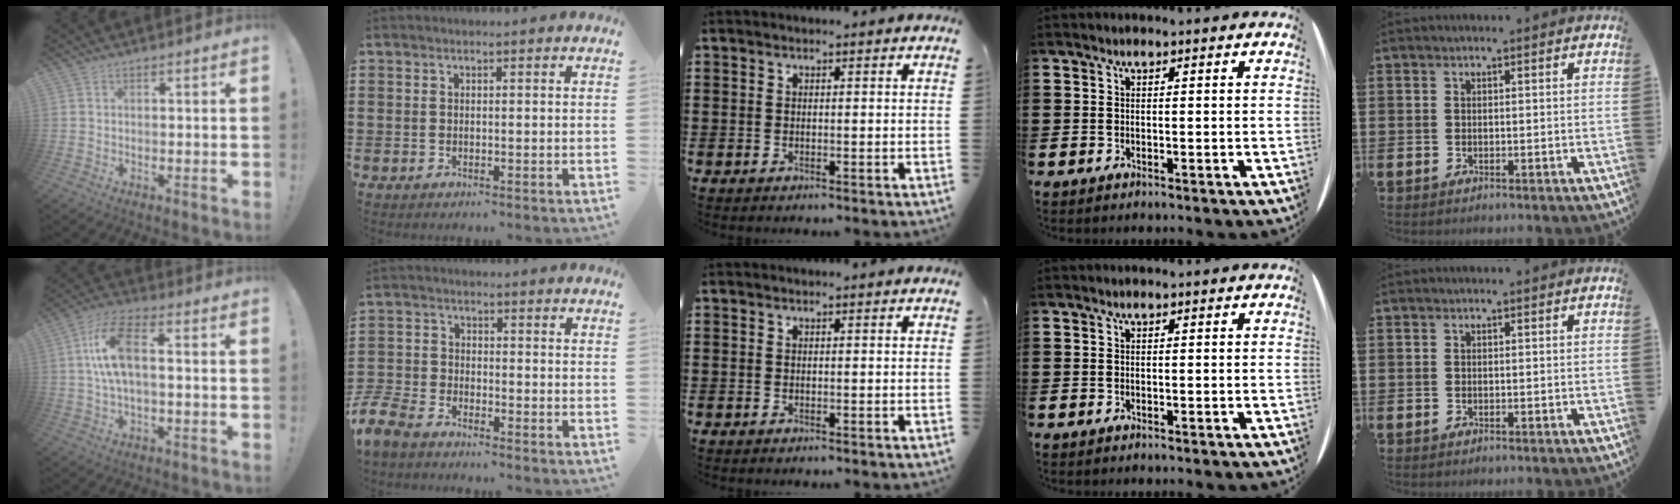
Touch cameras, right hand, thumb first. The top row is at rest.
{"thumb": {"total": 11.9, "force": [0.7, 5.1, 10.8], "torque": [-0.217, 0.011, 0.013]}, "index": {"total": 5.1, "force": [-4.9, 0.8, 1.1], "torque": [-0.060, -0.011, -0.108]}}